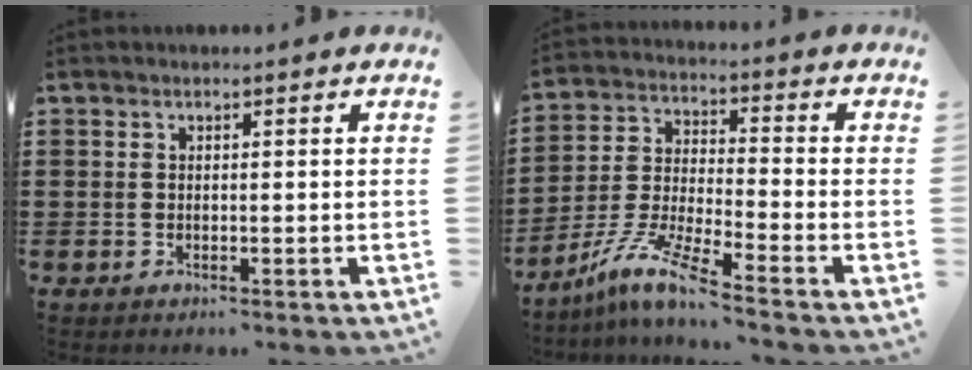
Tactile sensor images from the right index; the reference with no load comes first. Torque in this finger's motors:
{"motor_torque": [-1.11, 1.03, -0.64, -0.17]}